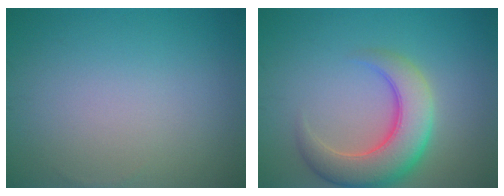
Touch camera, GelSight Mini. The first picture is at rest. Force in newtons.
{"total": 7.0, "press": 7.0, "slide": 0.5}